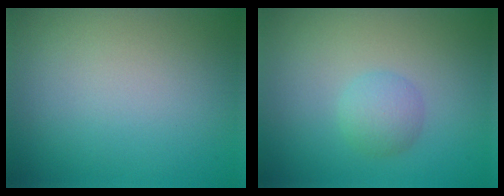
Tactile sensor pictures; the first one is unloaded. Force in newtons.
{"total": 2.0, "press": 2.0, "slide": 0.0}